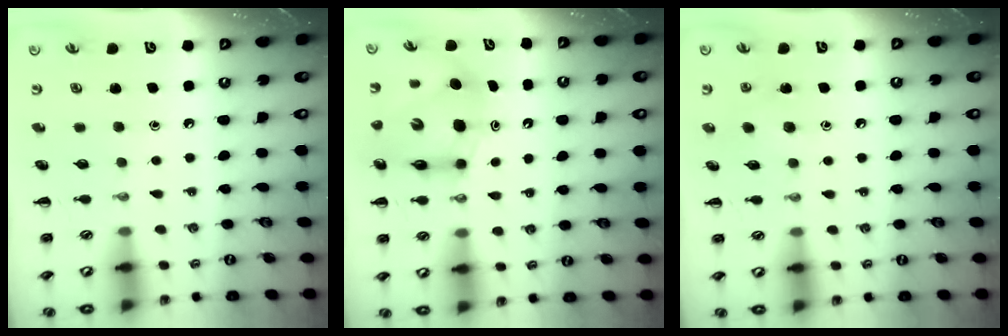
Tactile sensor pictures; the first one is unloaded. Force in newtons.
{"total": 7.4, "press": 7.1, "slide": 2.2}
{"total": 6.2, "press": 6.0, "slide": 1.5}